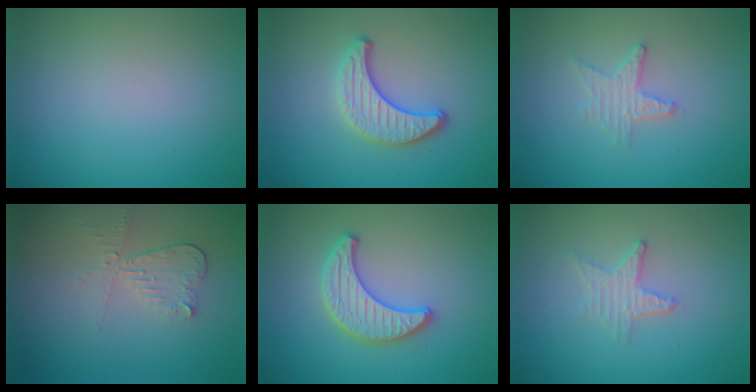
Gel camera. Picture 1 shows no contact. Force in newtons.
{"total": 3.6, "press": 3.1, "slide": 1.8}
{"total": 2.1, "press": 2.0, "slide": 0.4}
{"total": 3.0, "press": 2.6, "slide": 1.4}
{"total": 3.4, "press": 3.3, "slide": 0.7}
{"total": 2.1, "press": 2.0, "slide": 0.4}